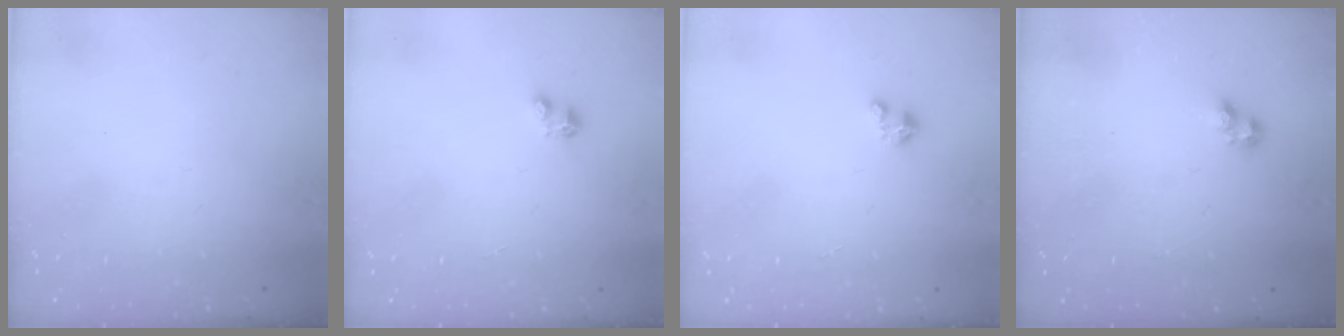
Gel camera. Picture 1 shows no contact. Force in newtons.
{"total": 2.8, "press": 2.8, "slide": 0.4}
{"total": 1.5, "press": 1.5, "slide": 0.1}
{"total": 2.4, "press": 2.3, "slide": 0.4}